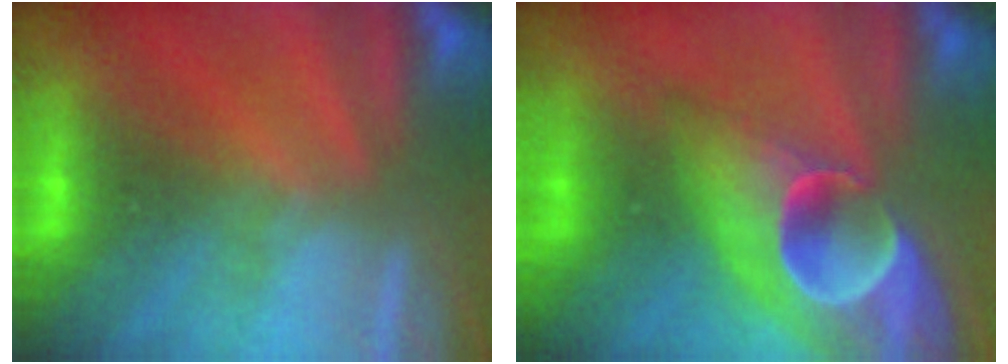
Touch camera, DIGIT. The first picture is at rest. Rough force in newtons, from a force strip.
{"total": 7.8}